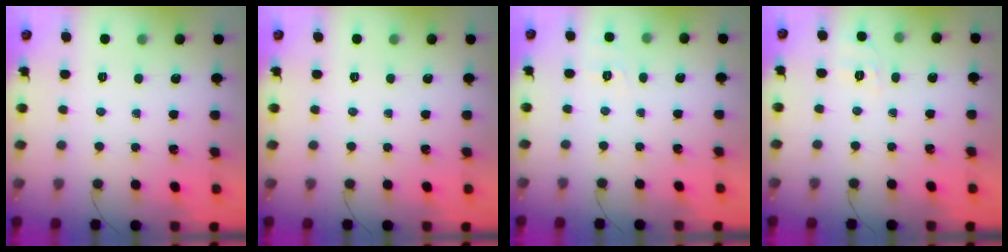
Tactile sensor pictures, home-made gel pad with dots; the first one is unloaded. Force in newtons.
{"total": 0.0}
{"total": 4.3, "press": 4.1, "slide": 1.5}
{"total": 1.9, "press": 0.2, "slide": 1.9}